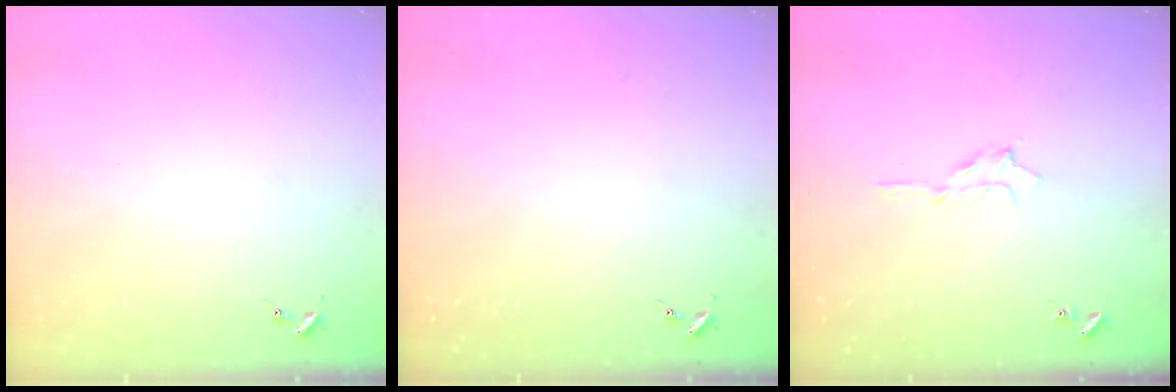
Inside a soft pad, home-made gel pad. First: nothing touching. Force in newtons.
{"total": 0.0}
{"total": 6.3, "press": 6.3, "slide": 0.7}